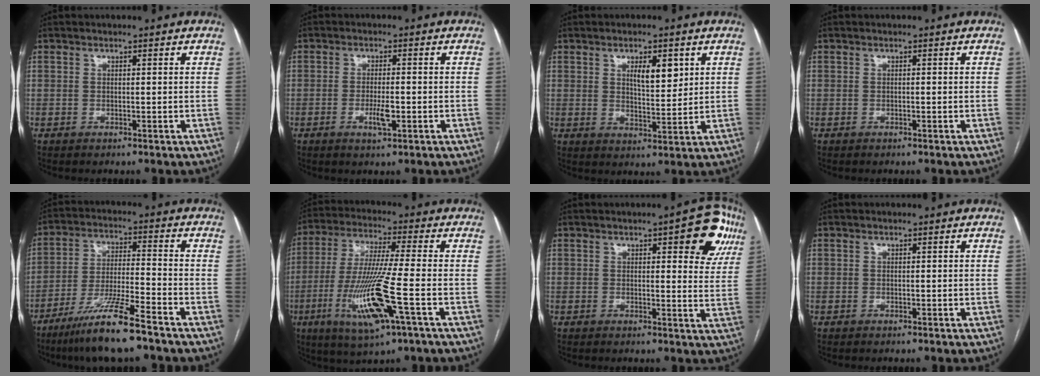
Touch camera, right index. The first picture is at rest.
{"total": 3.2, "force": [-1.2, 0.6, 2.9], "torque": [-0.055, -0.002, -0.018]}
{"total": 5.5, "force": [2.3, 1.8, 4.6], "torque": [-0.078, -0.002, 0.041]}
{"total": 0.0}
{"total": 11.7, "force": [-8.4, 0.0, 8.2], "torque": [-0.160, -0.032, -0.155]}
{"total": 14.5, "force": [-5.0, 0.1, 13.6], "torque": [-0.281, -0.024, -0.094]}
{"total": 9.5, "force": [4.5, 2.6, 7.9], "torque": [-0.079, 0.003, 0.044]}
{"total": 0.0}